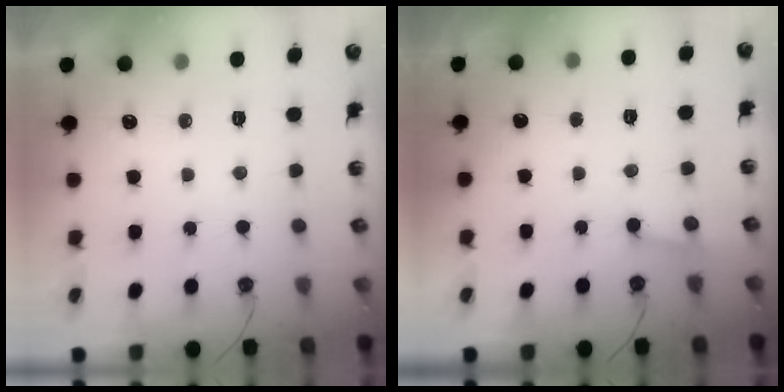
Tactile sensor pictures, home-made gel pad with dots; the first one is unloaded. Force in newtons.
{"total": 3.9, "press": 3.8, "slide": 0.4}